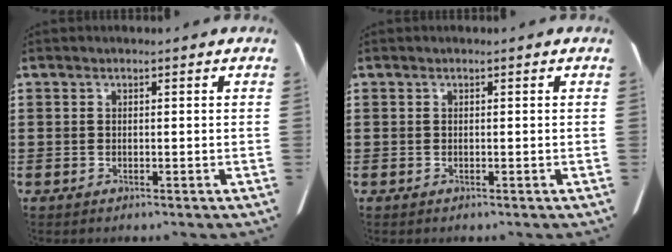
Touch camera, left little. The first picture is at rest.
{"total": 0.0}